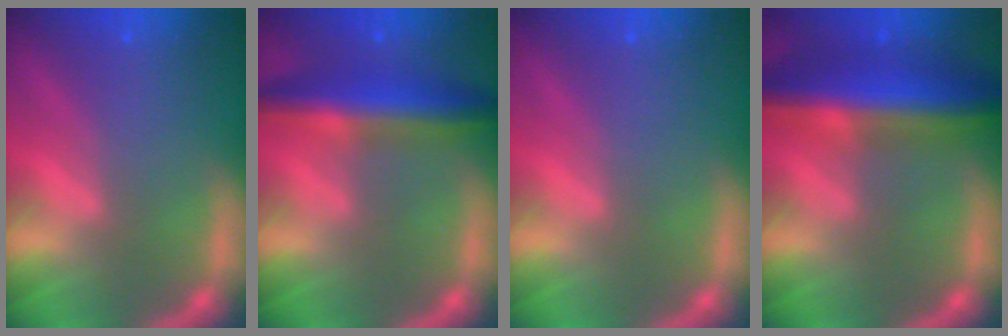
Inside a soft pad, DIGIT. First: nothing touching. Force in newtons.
{"total": 6.5}
{"total": 0.0}
{"total": 9.5}